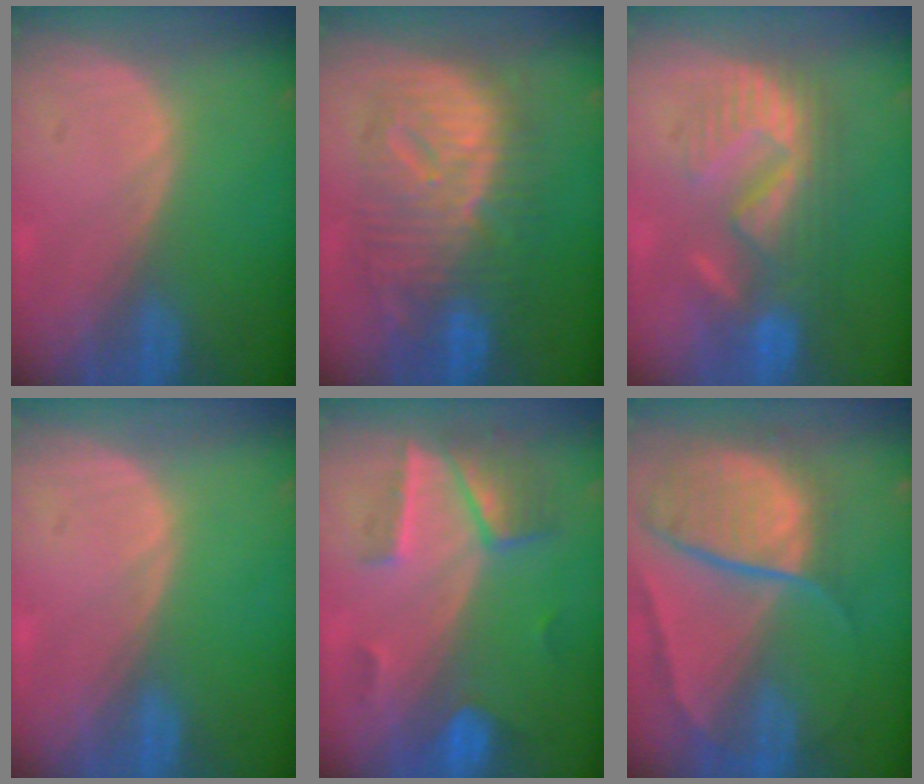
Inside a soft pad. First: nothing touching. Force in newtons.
{"total": 12.3, "press": 12.2, "slide": 1.3}
{"total": 8.7, "press": 8.6, "slide": 1.5}
{"total": 0.0}
{"total": 7.2, "press": 6.4, "slide": 3.4}
{"total": 10.6, "press": 8.8, "slide": 5.9}